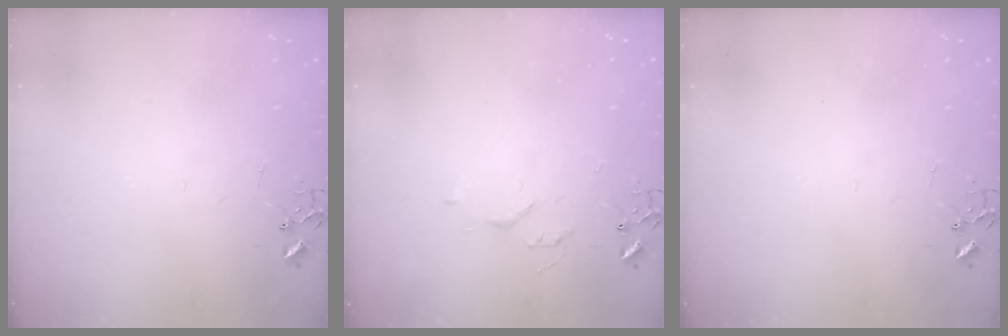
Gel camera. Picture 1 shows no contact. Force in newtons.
{"total": 4.8, "press": 4.8, "slide": 0.7}
{"total": 0.0}